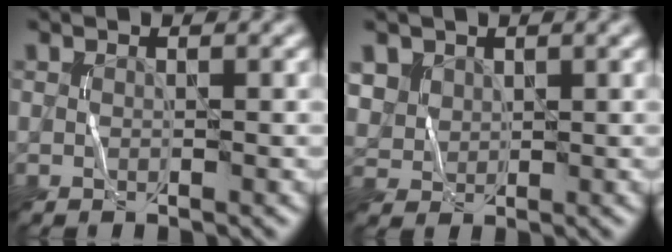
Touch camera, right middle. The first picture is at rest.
{"total": 3.4, "force": [1.9, 2.6, 1.1], "torque": [-0.048, 0.002, 0.054]}